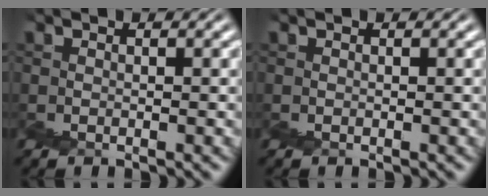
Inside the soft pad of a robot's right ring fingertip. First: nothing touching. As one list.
[{"total": 0.0}]